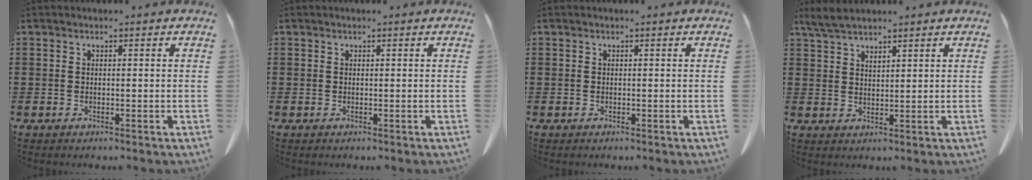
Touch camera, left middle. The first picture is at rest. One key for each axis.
{"total": 0.0}
{"total": 0.0}
{"total": 3.2, "fx": 2.8, "fy": 0.4, "fz": 1.4, "tx": -0.035, "ty": -0.001, "tz": 0.054}